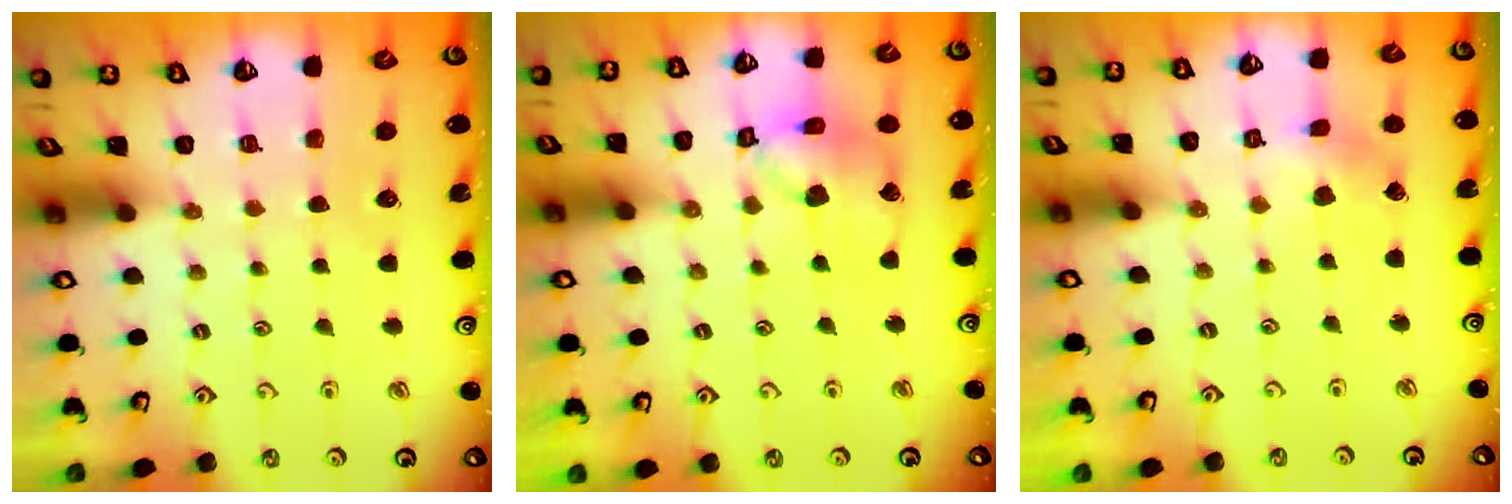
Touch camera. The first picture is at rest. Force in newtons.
{"total": 13.4, "press": 13.3, "slide": 1.9}
{"total": 2.3, "press": 2.3, "slide": 0.4}